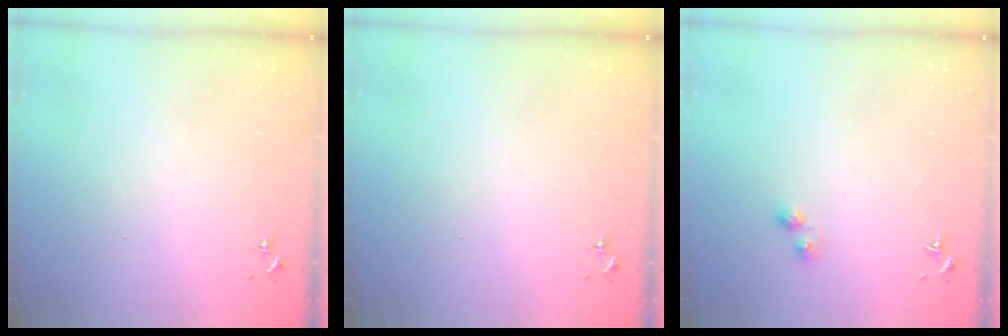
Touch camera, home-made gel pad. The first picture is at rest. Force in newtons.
{"total": 0.0}
{"total": 4.5, "press": 4.5, "slide": 0.4}